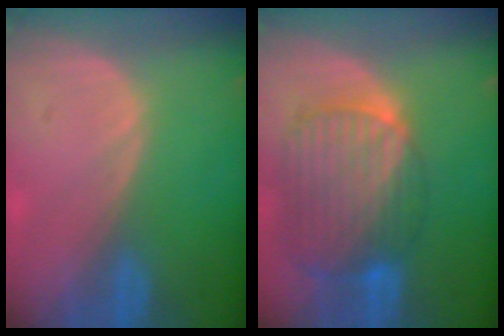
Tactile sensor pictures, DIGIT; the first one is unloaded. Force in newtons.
{"total": 10.6, "press": 9.1, "slide": 5.4}